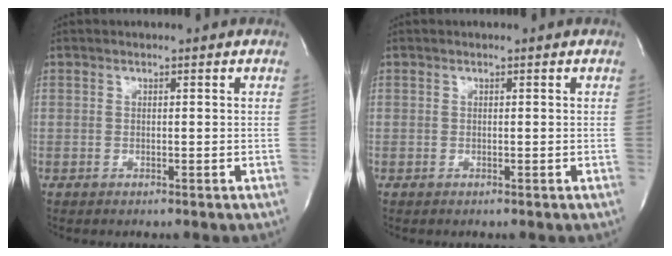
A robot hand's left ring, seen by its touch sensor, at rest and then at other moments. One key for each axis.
{"total": 0.0}